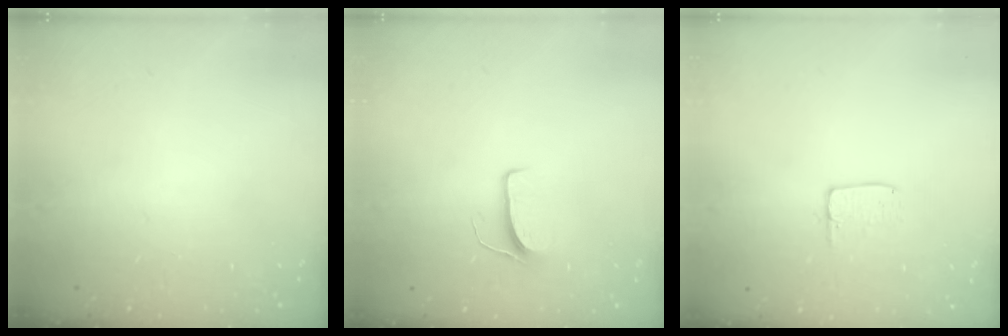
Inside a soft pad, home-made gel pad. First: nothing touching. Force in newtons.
{"total": 6.2, "press": 6.2, "slide": 0.5}
{"total": 5.2, "press": 5.2, "slide": 0.4}